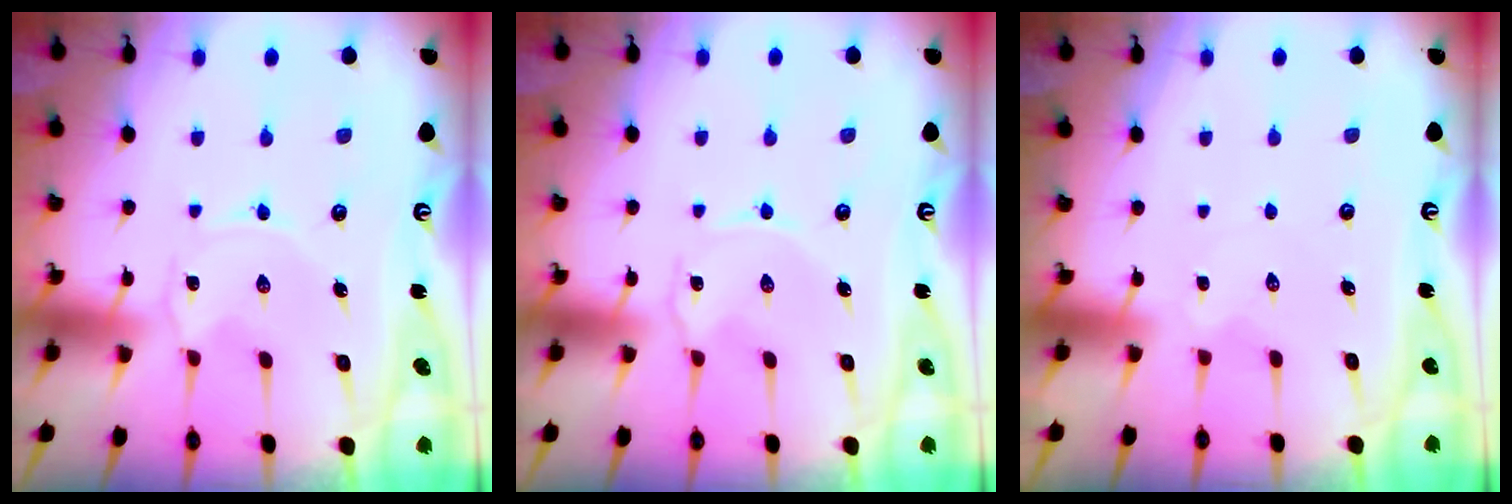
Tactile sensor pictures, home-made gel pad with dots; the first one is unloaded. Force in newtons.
{"total": 1.5, "press": 1.5, "slide": 0.1}
{"total": 2.4, "press": 2.4, "slide": 0.4}